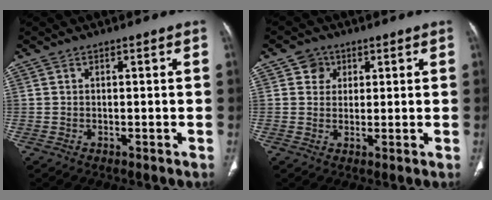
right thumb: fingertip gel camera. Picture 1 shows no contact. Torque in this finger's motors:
{"motor_torque": [-0.44, 1.23, 0.01, -0.16, 0.09]}